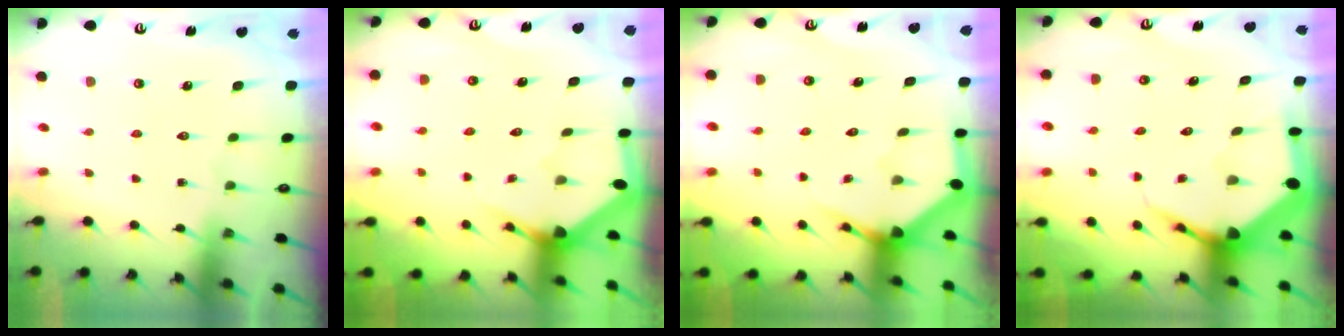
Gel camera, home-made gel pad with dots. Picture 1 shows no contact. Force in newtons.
{"total": 2.8, "press": 2.8, "slide": 0.2}
{"total": 3.4, "press": 3.4, "slide": 0.1}
{"total": 5.9, "press": 5.9, "slide": 0.6}